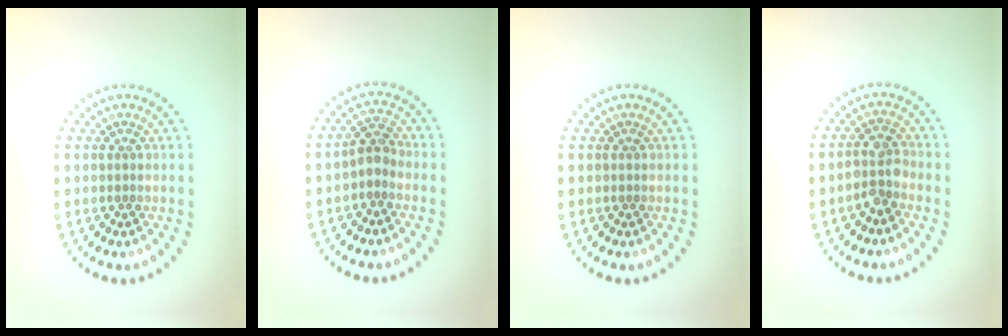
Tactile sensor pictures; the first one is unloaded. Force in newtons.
{"total": 2.0, "press": 1.7, "slide": 1.1}
{"total": 0.0}
{"total": 2.5, "press": 2.2, "slide": 1.2}